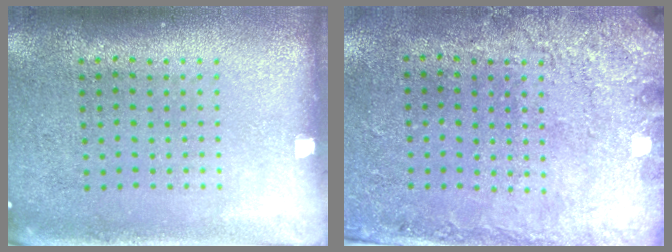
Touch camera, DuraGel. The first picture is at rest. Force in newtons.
{"total": 2.7, "press": 2.0, "slide": 1.9}